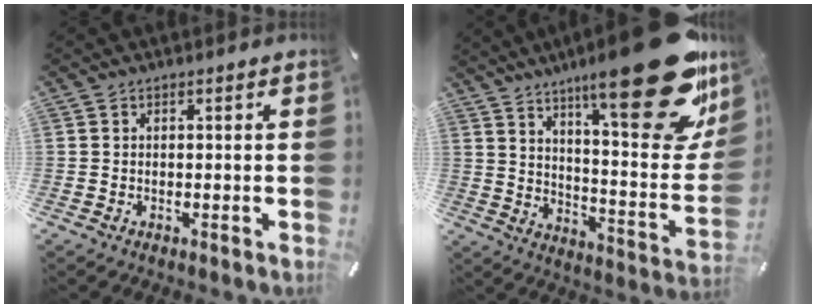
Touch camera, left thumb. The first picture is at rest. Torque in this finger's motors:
{"motor_torque": [2.47, 2.53, 2.77, 0.00, 0.70]}